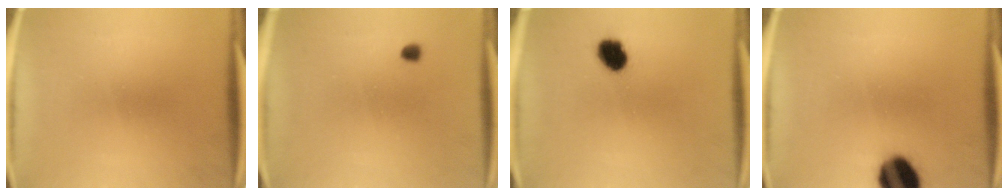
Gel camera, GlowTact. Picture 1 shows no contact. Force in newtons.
{"total": 1.0}
{"total": 6.2}
{"total": 12.7}